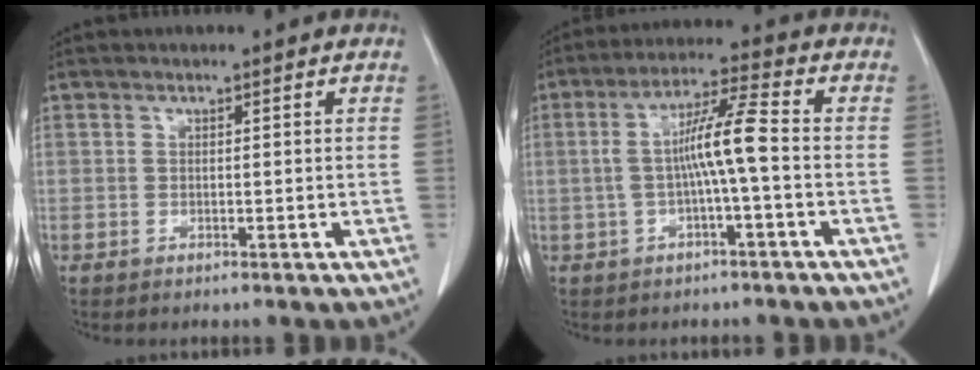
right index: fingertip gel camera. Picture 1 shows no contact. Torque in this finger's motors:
{"motor_torque": [1.02, -0.20, 0.59, 0.17]}